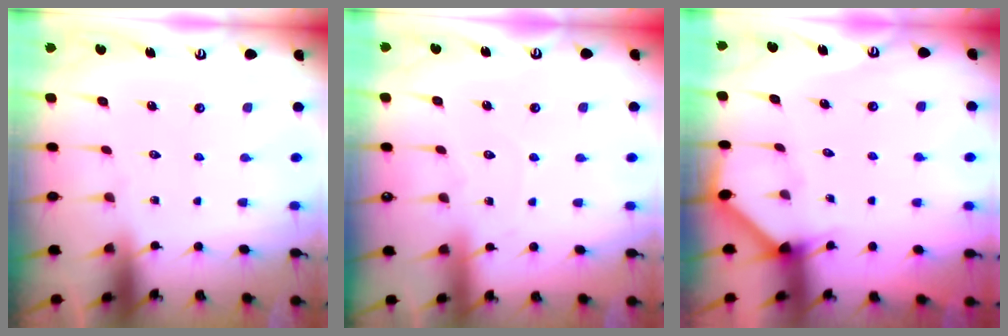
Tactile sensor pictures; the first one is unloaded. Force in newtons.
{"total": 2.7, "press": 2.7, "slide": 0.4}
{"total": 2.2, "press": 2.2, "slide": 0.2}